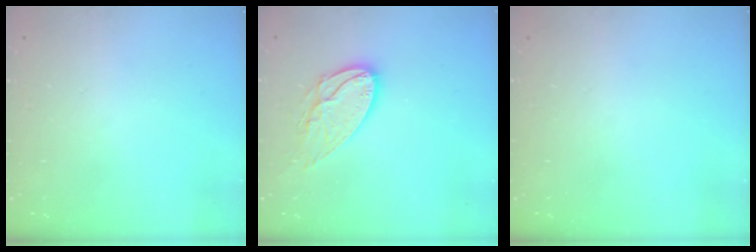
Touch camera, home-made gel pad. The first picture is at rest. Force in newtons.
{"total": 11.2, "press": 11.2, "slide": 0.5}
{"total": 0.0}